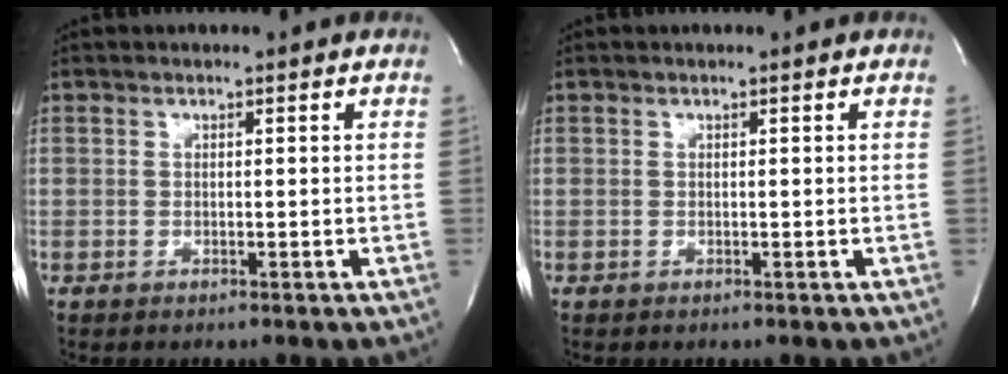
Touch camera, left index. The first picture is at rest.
{"total": 0.0}